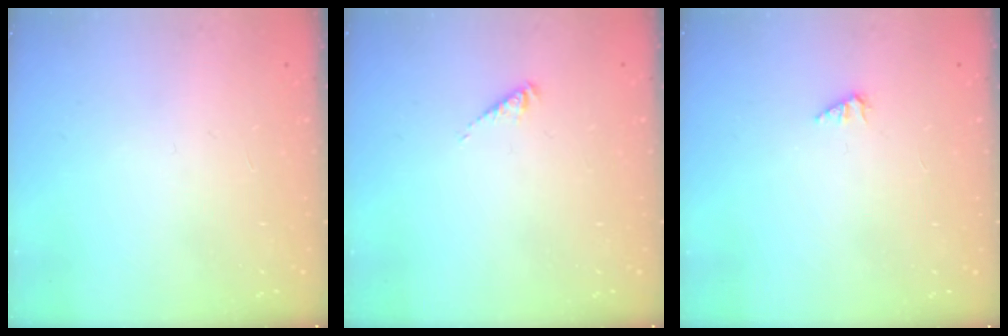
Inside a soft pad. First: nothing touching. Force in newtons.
{"total": 2.0, "press": 2.0, "slide": 0.5}
{"total": 1.1, "press": 1.1, "slide": 0.1}